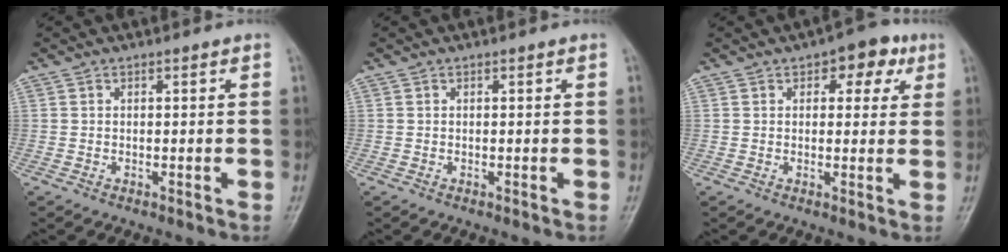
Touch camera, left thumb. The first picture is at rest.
{"total": 0.0}
{"total": 7.0, "force": [3.2, 4.0, 4.8], "torque": [-0.022, -0.003, 0.032]}